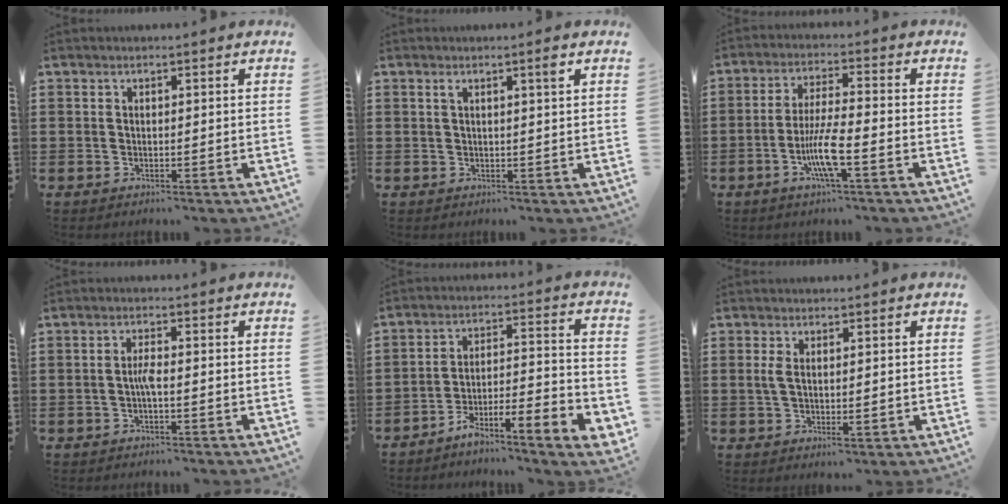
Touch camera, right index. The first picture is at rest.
{"total": 2.0, "force": [1.0, 0.0, 1.7], "torque": [-0.035, 0.000, 0.015]}
{"total": 7.5, "force": [-2.8, 1.0, 6.9], "torque": [-0.140, -0.012, -0.056]}
{"total": 2.4, "force": [-0.7, 0.3, 2.2], "torque": [-0.052, -0.001, -0.015]}
{"total": 6.4, "force": [-5.2, 0.1, 3.8], "torque": [-0.059, -0.005, -0.102]}
{"total": 2.9, "force": [0.0, 1.0, 2.7], "torque": [-0.056, -0.001, -0.003]}